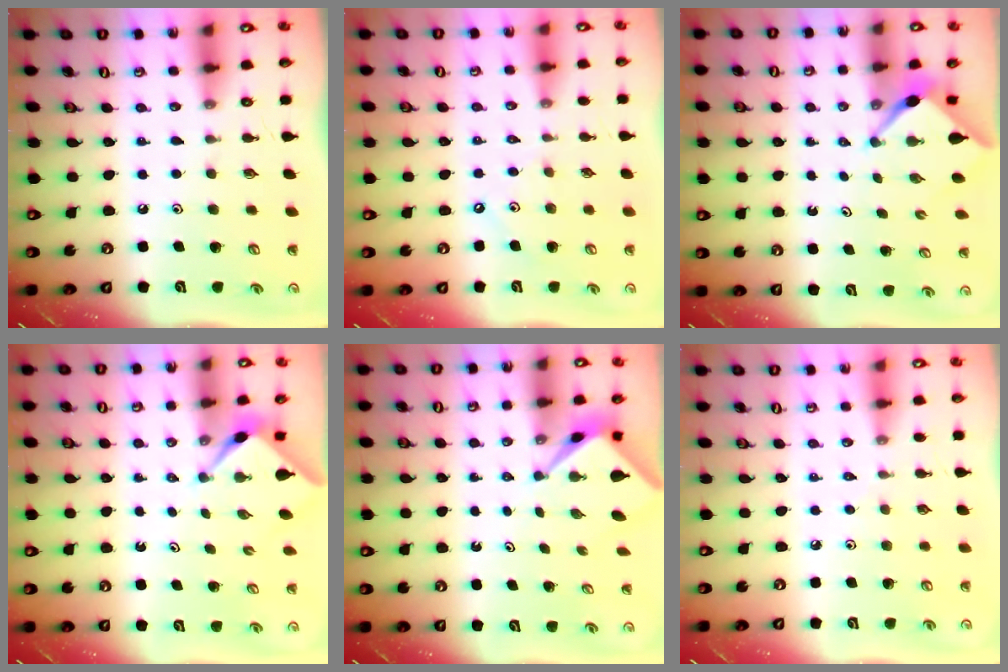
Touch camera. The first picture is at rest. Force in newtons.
{"total": 3.6, "press": 3.5, "slide": 0.4}
{"total": 2.4, "press": 2.4, "slide": 0.3}
{"total": 2.3, "press": 2.3, "slide": 0.3}
{"total": 2.2, "press": 2.1, "slide": 0.2}
{"total": 1.9, "press": 1.9, "slide": 0.5}